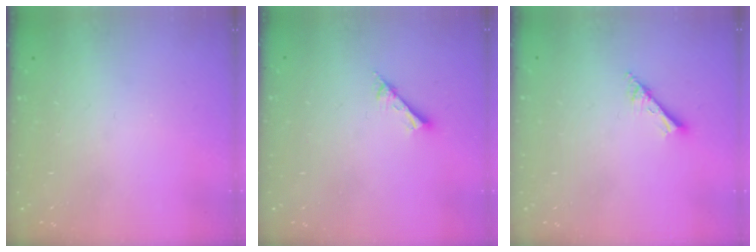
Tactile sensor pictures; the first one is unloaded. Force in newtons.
{"total": 3.7, "press": 3.7, "slide": 0.3}
{"total": 2.5, "press": 2.5, "slide": 0.2}